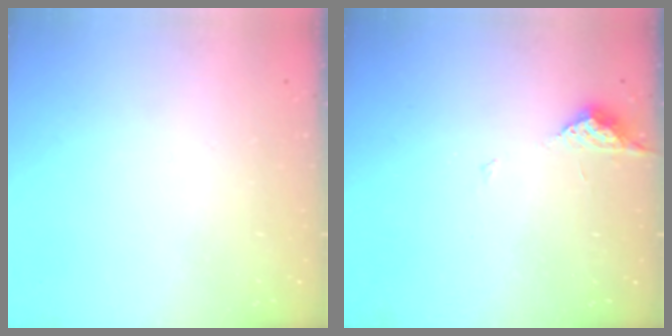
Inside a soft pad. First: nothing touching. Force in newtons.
{"total": 5.0, "press": 5.0, "slide": 0.6}